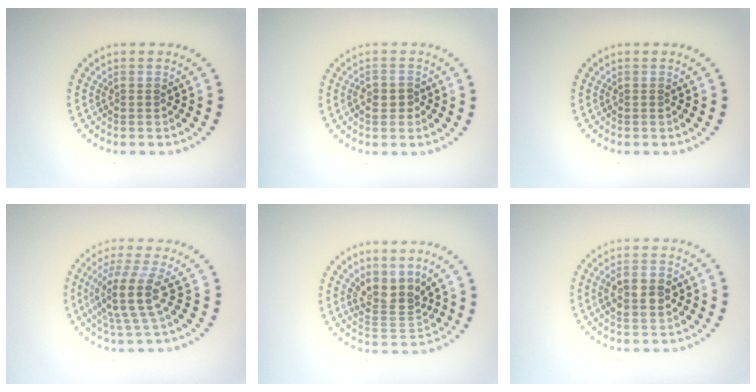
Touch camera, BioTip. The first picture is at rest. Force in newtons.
{"total": 1.3, "press": 1.2, "slide": 0.5}
{"total": 0.0}
{"total": 4.2, "press": 3.2, "slide": 2.8}
{"total": 3.2, "press": 2.4, "slide": 2.1}
{"total": 3.3, "press": 3.2, "slide": 0.4}